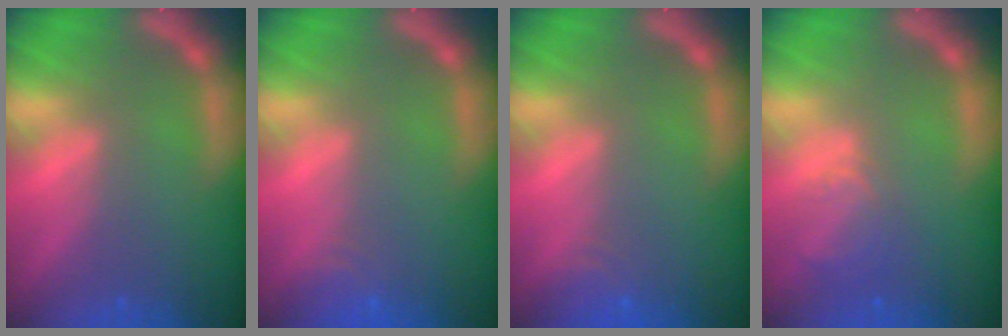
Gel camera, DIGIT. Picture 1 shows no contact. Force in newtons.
{"total": 2.4}
{"total": 2.4}
{"total": 2.9}